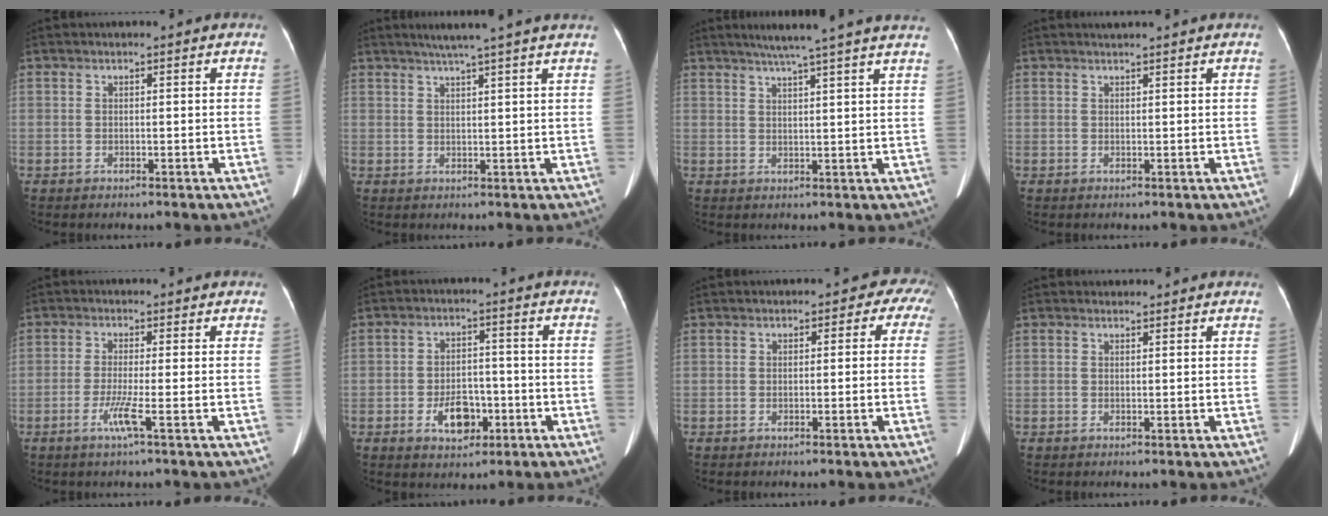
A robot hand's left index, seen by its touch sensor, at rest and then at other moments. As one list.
[{"total": 7.0, "force": [5.5, -1.4, 4.1], "torque": [-0.057, 0.018, 0.070]}, {"total": 11.8, "force": [9.6, -1.2, 6.7], "torque": [-0.099, 0.015, 0.111]}, {"total": 1.2, "force": [1.2, -0.1, 0.3], "torque": [-0.007, 0.016, 0.025]}, {"total": 3.3, "force": [-1.5, -0.6, 2.9], "torque": [-0.061, -0.009, -0.034]}, {"total": 6.1, "force": [-2.6, 3.6, 4.2], "torque": [-0.073, 0.006, -0.038]}, {"total": 3.4, "force": [-0.3, 2.6, 2.3], "torque": [-0.004, 0.026, -0.014]}, {"total": 0.8, "force": [0.7, 0.4, -0.1], "torque": [-0.003, 0.007, 0.011]}]